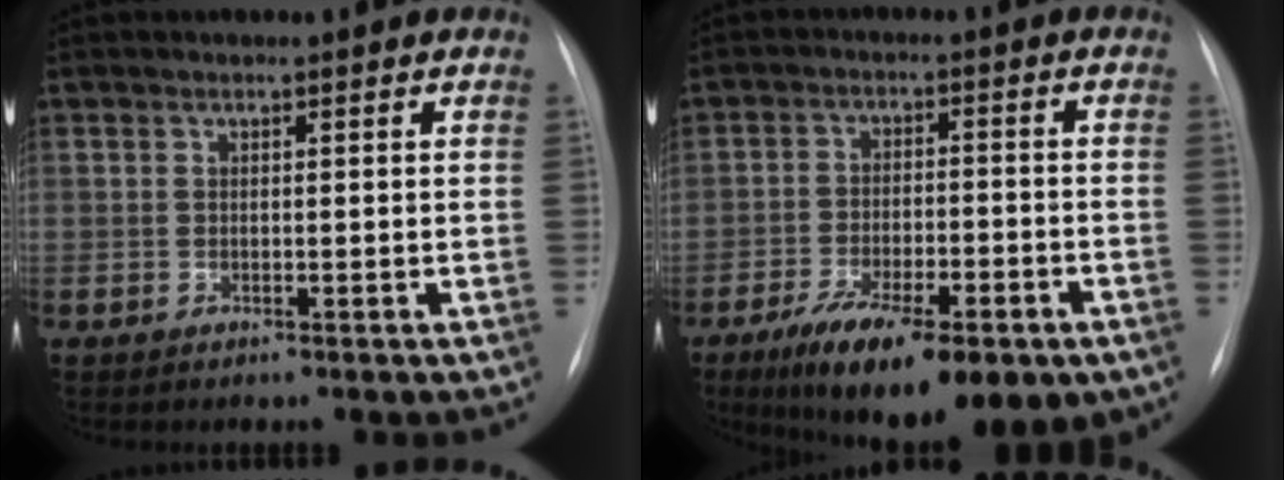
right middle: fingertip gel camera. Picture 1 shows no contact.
{"total": 17.3, "force": [-10.6, 5.8, 12.4], "torque": [-0.172, -0.014, -0.161]}